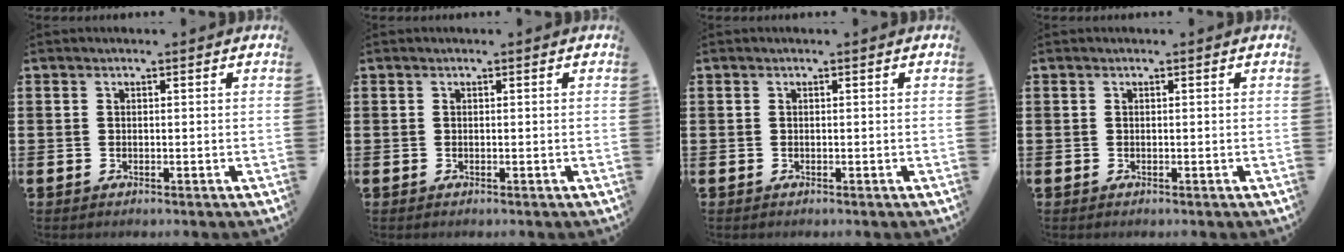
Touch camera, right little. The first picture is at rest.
{"total": 0.0}
{"total": 0.0}
{"total": 0.0}